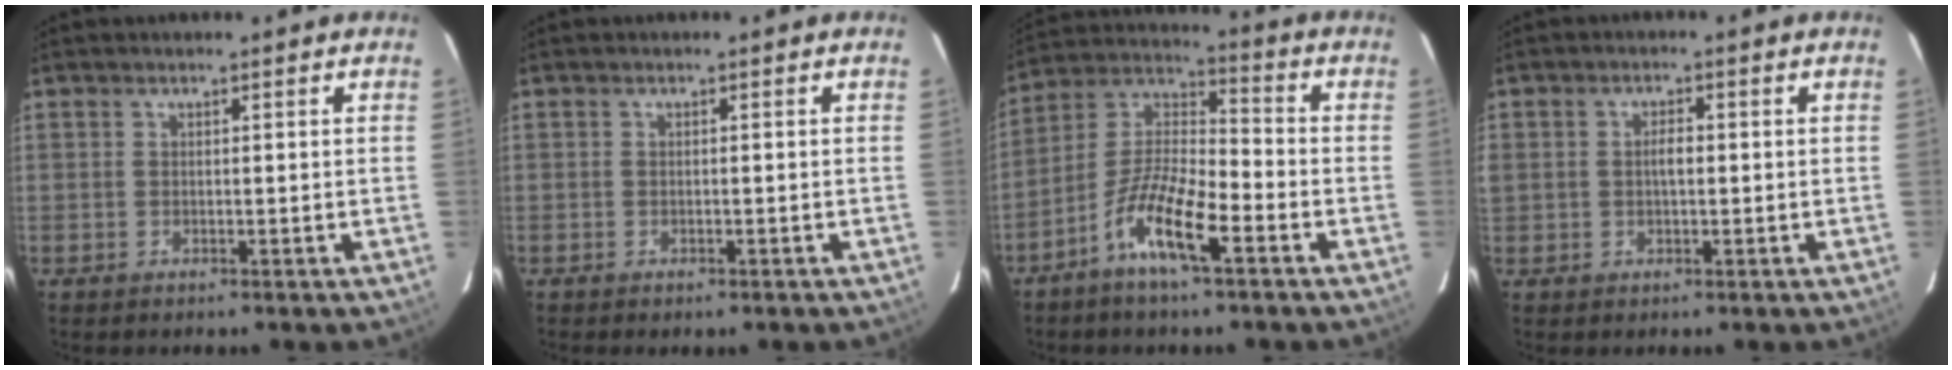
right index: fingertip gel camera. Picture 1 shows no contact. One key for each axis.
{"total": 0.9, "fx": -0.7, "fy": 0.4, "fz": 0.3, "tx": -0.007, "ty": -0.001, "tz": -0.009}
{"total": 11.8, "fx": -6.6, "fy": 2.8, "fz": 9.4, "tx": -0.188, "ty": 0.005, "tz": -0.128}
{"total": 3.0, "fx": 0.0, "fy": 2.1, "fz": 2.1, "tx": -0.034, "ty": 0.005, "tz": 0.000}